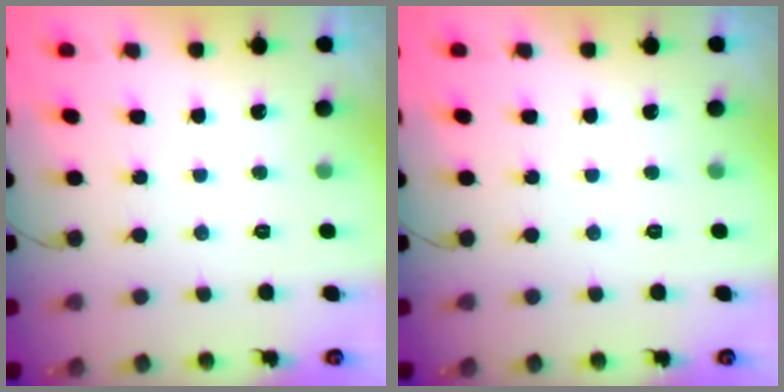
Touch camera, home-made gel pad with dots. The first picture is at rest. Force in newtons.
{"total": 0.0}